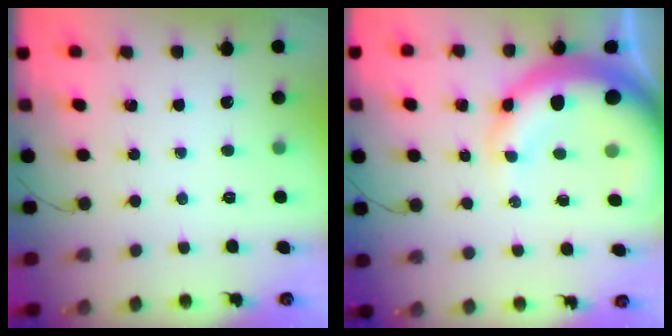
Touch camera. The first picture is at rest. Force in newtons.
{"total": 15.4, "press": 15.0, "slide": 3.3}